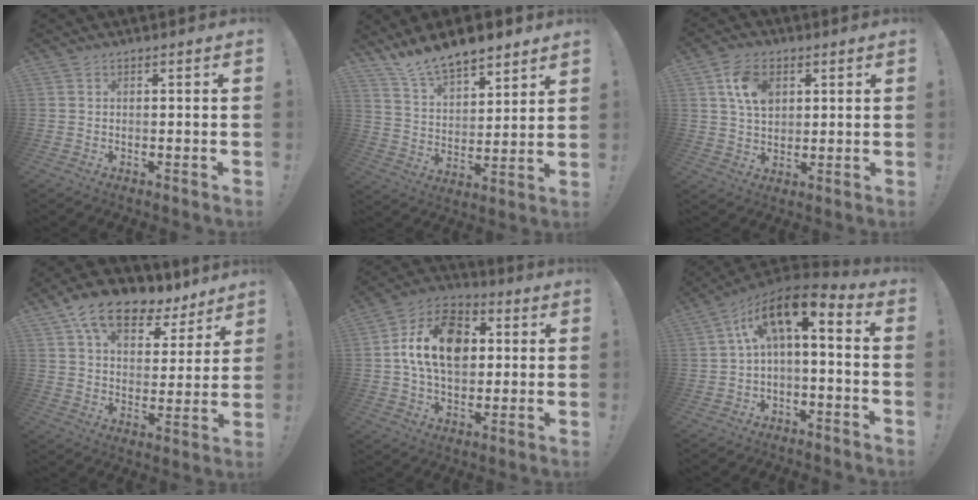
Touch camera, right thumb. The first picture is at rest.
{"total": 11.6, "force": [10.5, 3.5, 3.6], "torque": [-0.083, -0.080, 0.196]}
{"total": 10.3, "force": [4.0, 7.1, 6.2], "torque": [-0.099, 0.003, 0.078]}
{"total": 14.1, "force": [9.6, 7.7, 6.9], "torque": [-0.117, -0.058, 0.175]}
{"total": 17.5, "force": [3.0, 12.4, 12.0], "torque": [-0.194, 0.006, 0.058]}
{"total": 10.0, "force": [3.4, 3.6, 8.7], "torque": [-0.147, -0.019, 0.059]}